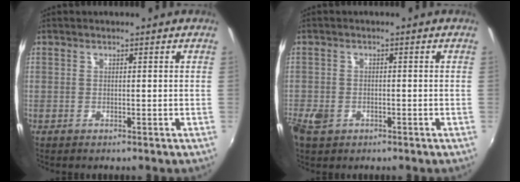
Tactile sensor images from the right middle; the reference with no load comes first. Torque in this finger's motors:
{"motor_torque": [0.46, -0.48, 0.13, 0.07]}